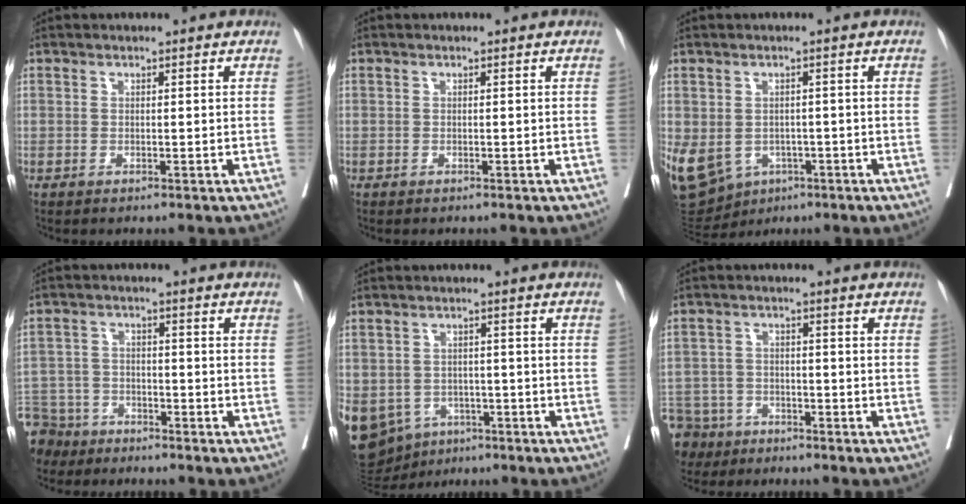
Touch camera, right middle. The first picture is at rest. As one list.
[{"total": 0.0}, {"total": 19.2, "force": [-7.2, 15.7, 8.5], "torque": [-0.257, -0.008, -0.090]}, {"total": 10.4, "force": [-8.5, 5.8, 1.7], "torque": [-0.059, -0.001, -0.154]}, {"total": 20.7, "force": [-8.9, 16.7, 8.5], "torque": [-0.276, -0.005, -0.118]}, {"total": 10.8, "force": [-7.9, 7.0, 2.4], "torque": [-0.080, -0.005, -0.135]}]